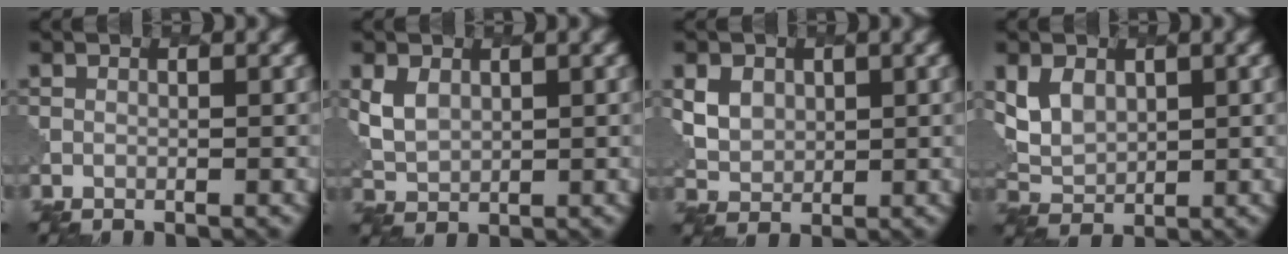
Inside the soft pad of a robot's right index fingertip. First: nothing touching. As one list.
[{"total": 2.6, "force": [1.3, 1.9, 1.2], "torque": [-0.036, -0.001, 0.028]}, {"total": 3.7, "force": [1.5, 2.9, 1.6], "torque": [-0.040, 0.006, 0.025]}, {"total": 3.4, "force": [1.4, 2.6, 1.8], "torque": [-0.044, -0.003, 0.027]}]